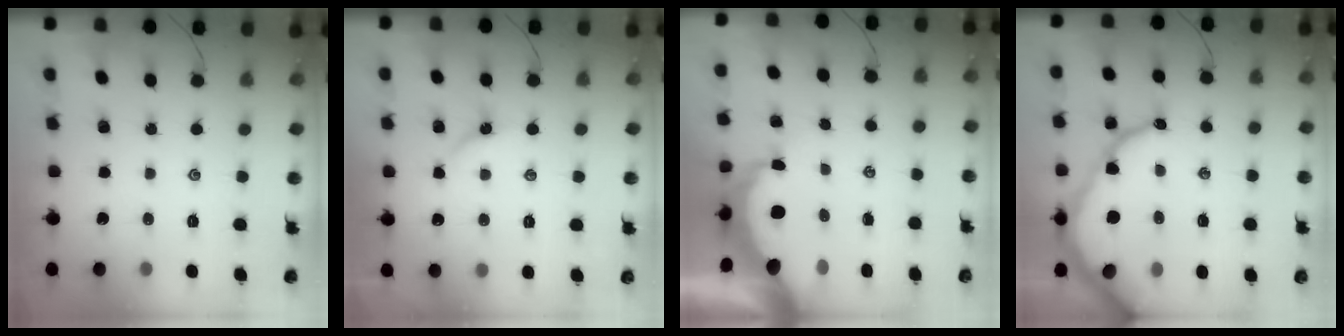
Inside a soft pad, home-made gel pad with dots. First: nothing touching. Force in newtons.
{"total": 3.7, "press": 3.7, "slide": 0.6}
{"total": 8.3, "press": 8.2, "slide": 1.0}
{"total": 12.1, "press": 12.0, "slide": 1.3}